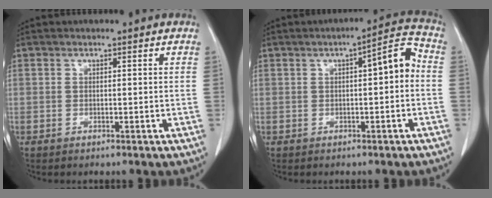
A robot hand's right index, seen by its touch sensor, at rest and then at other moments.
{"total": 5.9, "force": [0.3, 1.2, 5.7], "torque": [-0.077, 0.024, 0.000]}